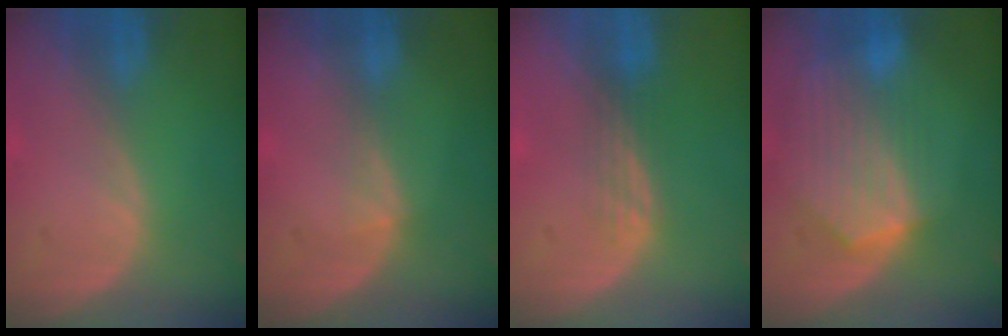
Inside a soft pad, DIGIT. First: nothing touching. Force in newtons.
{"total": 1.7, "press": 1.3, "slide": 1.1}
{"total": 2.9, "press": 2.5, "slide": 1.5}
{"total": 9.0, "press": 8.0, "slide": 4.0}